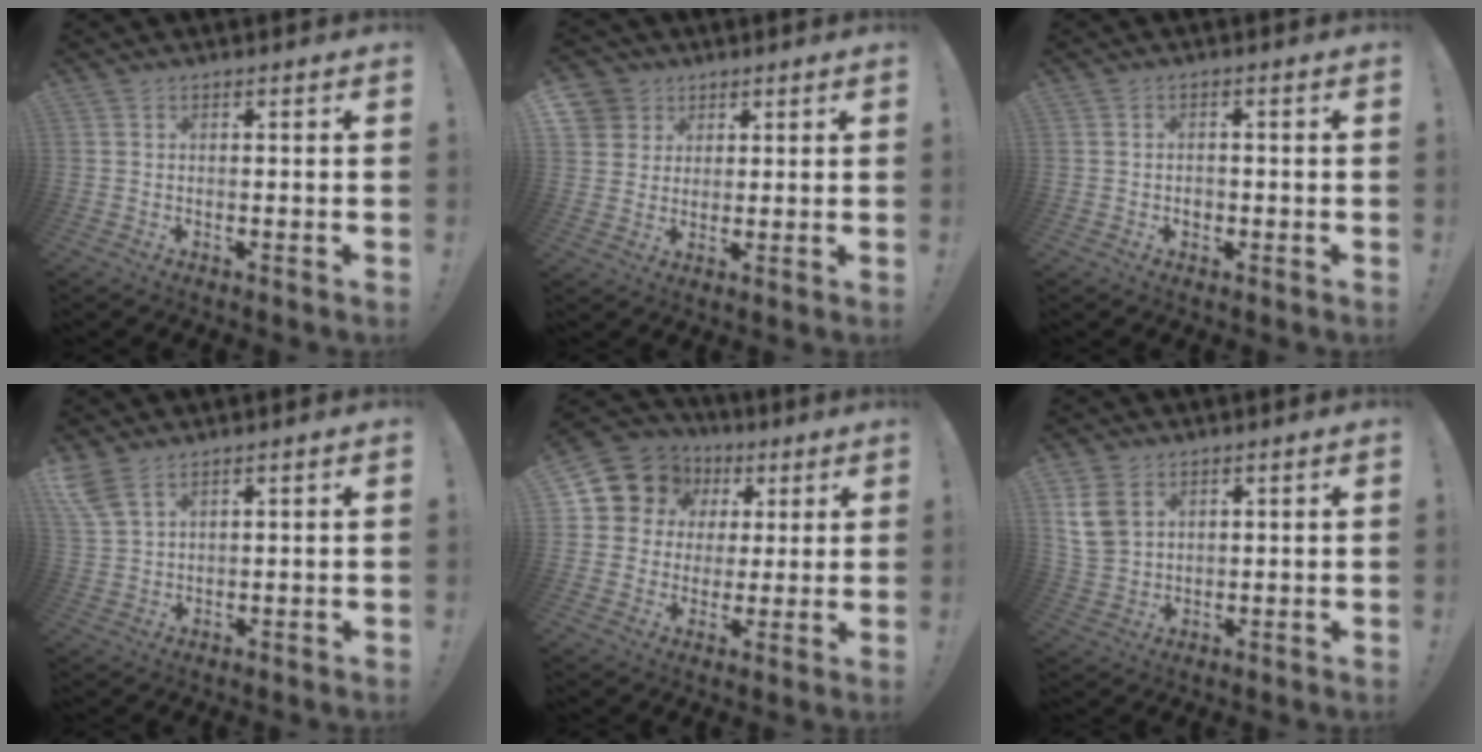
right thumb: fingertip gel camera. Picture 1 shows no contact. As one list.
[{"total": 6.8, "force": [3.5, 5.7, 0.7], "torque": [-0.007, -0.025, 0.068]}, {"total": 1.9, "force": [-0.6, 1.6, 0.9], "torque": [-0.007, 0.003, -0.013]}, {"total": 6.2, "force": [4.2, 2.6, 3.8], "torque": [-0.079, -0.012, 0.085]}, {"total": 11.4, "force": [4.9, 9.9, 3.0], "torque": [-0.050, -0.029, 0.106]}, {"total": 8.5, "force": [4.4, 6.0, 4.1], "torque": [-0.078, -0.010, 0.086]}]